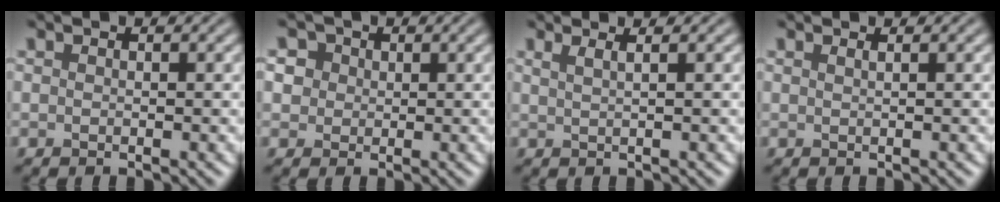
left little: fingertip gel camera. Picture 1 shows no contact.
{"total": 4.9, "force": [2.1, 3.9, 2.2], "torque": [-0.048, 0.015, 0.022]}
{"total": 1.1, "force": [0.7, 0.2, 0.9], "torque": [-0.009, 0.003, 0.004]}
{"total": 0.0}